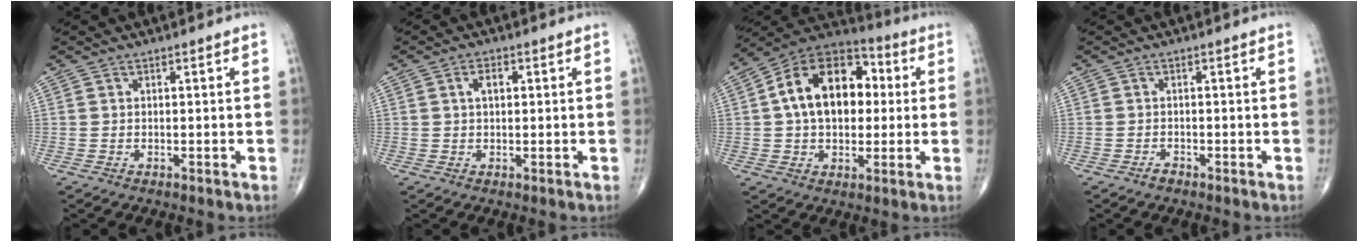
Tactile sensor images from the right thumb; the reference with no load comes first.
{"total": 2.7, "force": [0.6, 1.5, 2.1], "torque": [-0.032, 0.007, 0.009]}
{"total": 18.4, "force": [2.4, 12.1, 13.7], "torque": [-0.188, 0.028, 0.032]}
{"total": 1.0, "force": [-0.8, 0.5, 0.3], "torque": [-0.006, 0.002, -0.016]}